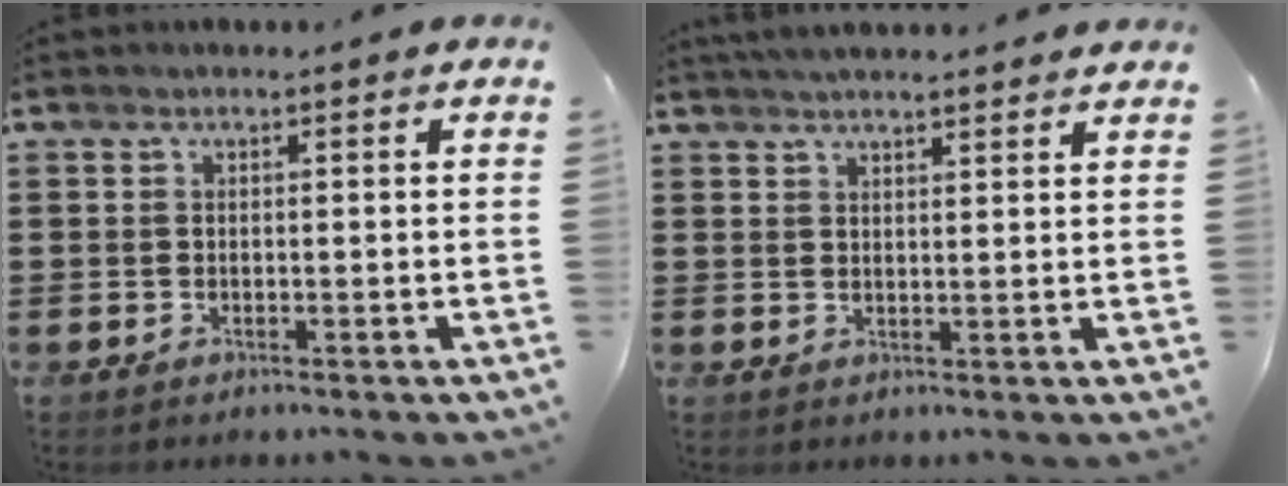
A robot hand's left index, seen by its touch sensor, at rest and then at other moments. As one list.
[{"total": 2.9, "force": [2.9, -0.2, 0.4], "torque": [-0.015, -0.005, 0.055]}]